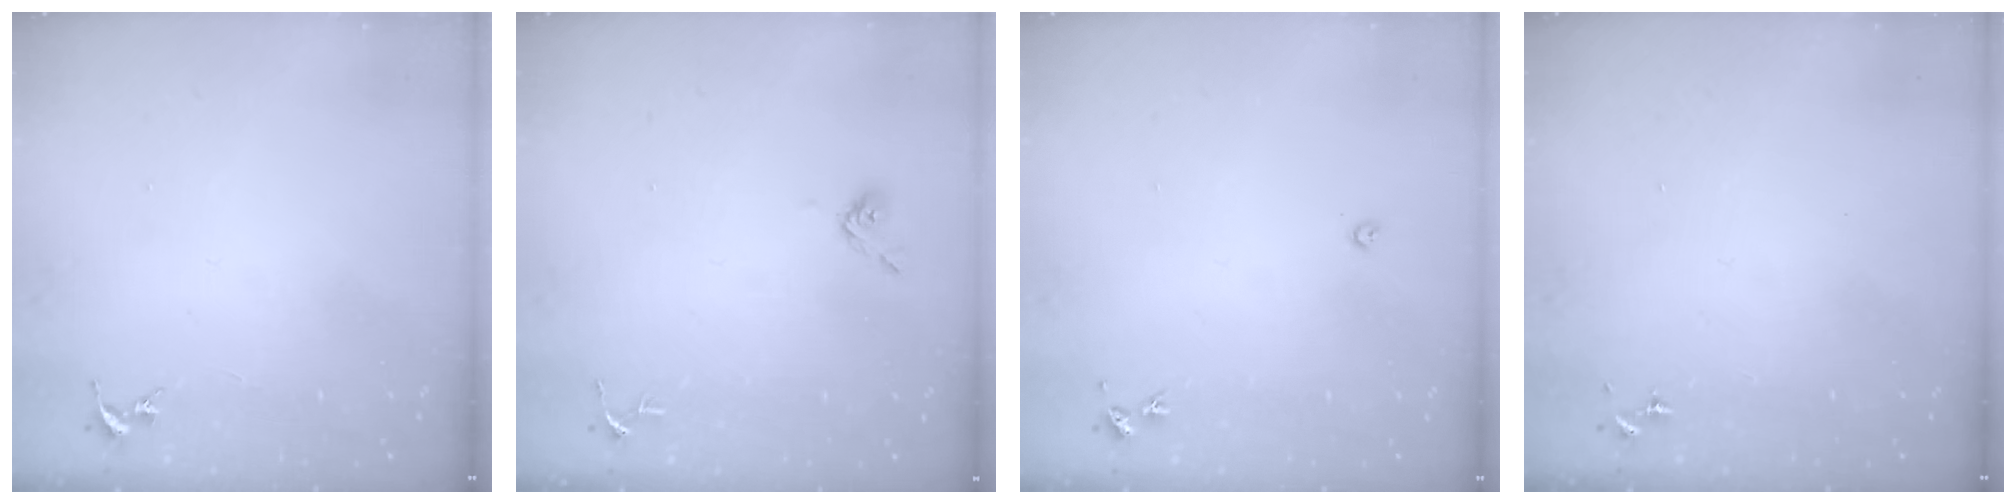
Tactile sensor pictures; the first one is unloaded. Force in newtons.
{"total": 4.8, "press": 4.8, "slide": 0.6}
{"total": 2.2, "press": 2.2, "slide": 0.3}
{"total": 0.0}